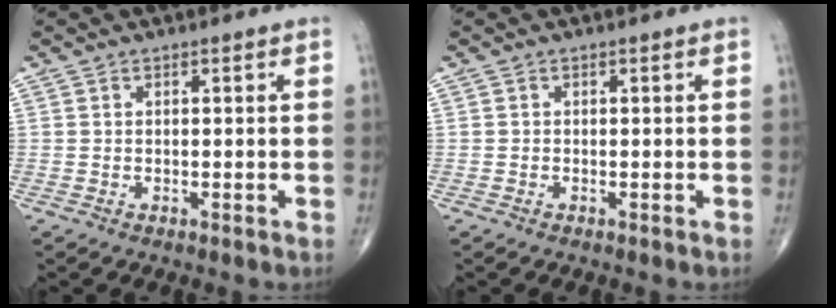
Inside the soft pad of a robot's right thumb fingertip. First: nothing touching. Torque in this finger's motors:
{"motor_torque": [-0.12, 0.03, -0.41, -0.11, 0.02]}